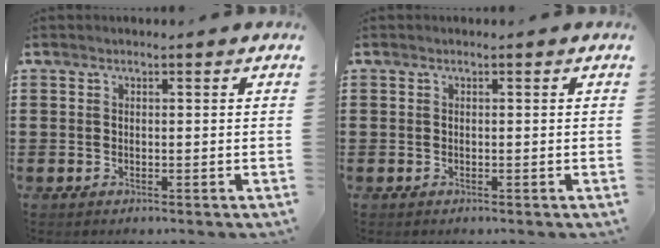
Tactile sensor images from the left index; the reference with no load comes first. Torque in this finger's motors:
{"motor_torque": [0.00, 0.00, 0.00, 0.00]}